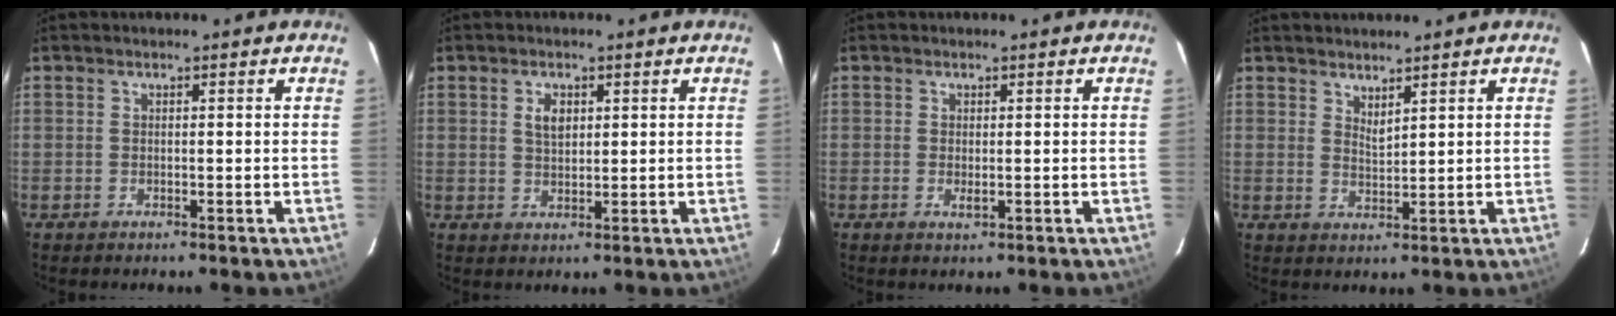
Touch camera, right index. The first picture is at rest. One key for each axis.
{"total": 3.2, "fx": 1.3, "fy": 2.0, "fz": 2.2, "tx": -0.038, "ty": 0.004, "tz": 0.024}
{"total": 1.1, "fx": -0.1, "fy": 0.5, "fz": 1.0, "tx": -0.020, "ty": -0.003, "tz": 0.000}
{"total": 2.5, "fx": 2.2, "fy": 0.5, "fz": 1.2, "tx": -0.020, "ty": -0.001, "tz": 0.037}